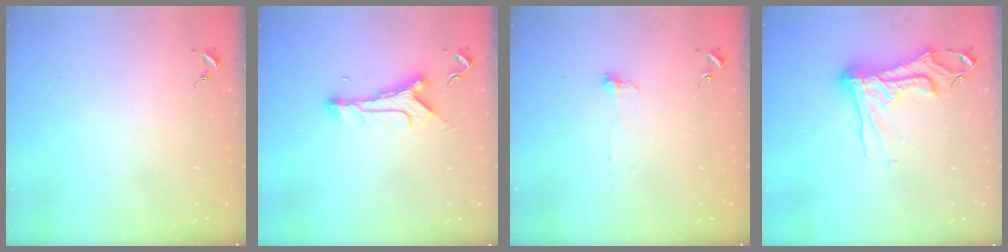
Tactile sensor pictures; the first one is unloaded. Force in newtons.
{"total": 9.9, "press": 9.9, "slide": 0.3}
{"total": 3.6, "press": 3.6, "slide": 0.3}
{"total": 15.8, "press": 15.7, "slide": 1.5}